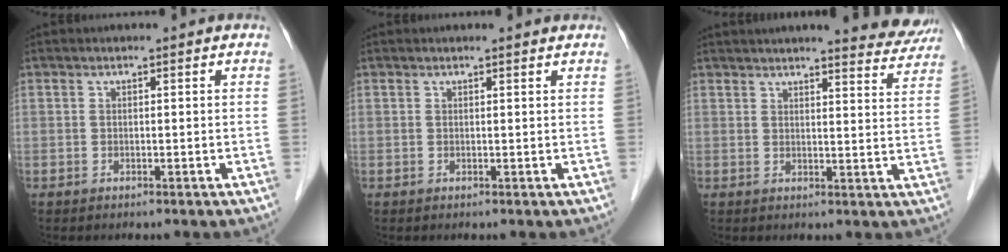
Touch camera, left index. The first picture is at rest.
{"total": 1.2, "force": [1.2, -0.1, 0.2], "torque": [-0.014, 0.000, 0.013]}
{"total": 9.9, "force": [9.3, 0.9, 3.4], "torque": [-0.032, -0.014, 0.096]}